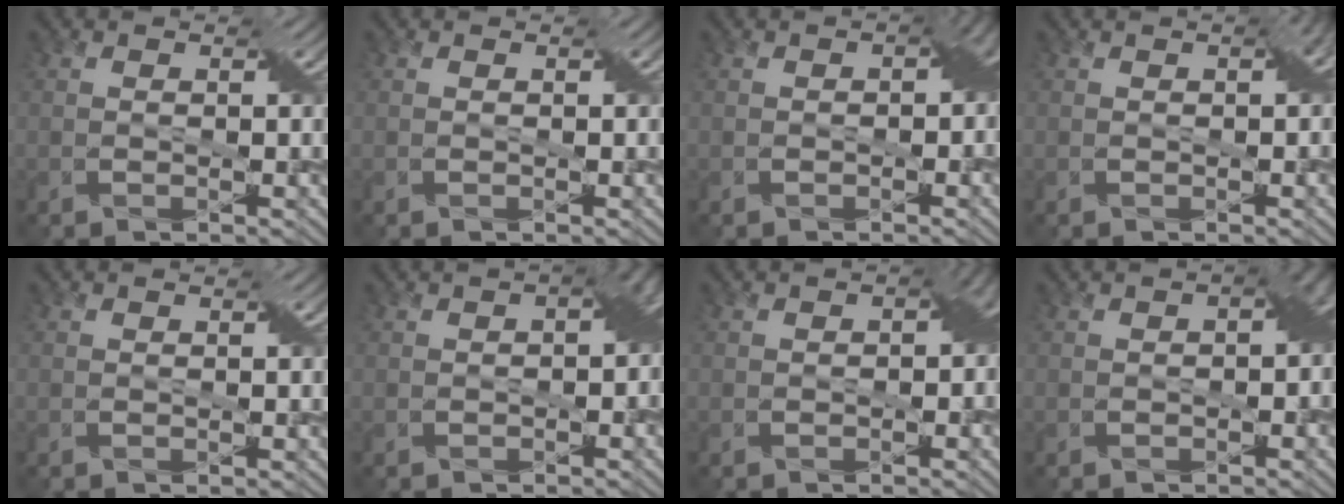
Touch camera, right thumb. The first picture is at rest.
{"total": 0.0}
{"total": 2.9, "force": [-0.4, 1.9, 2.2], "torque": [-0.024, -0.004, -0.008]}
{"total": 2.2, "force": [0.2, 1.1, 1.9], "torque": [-0.023, 0.006, 0.008]}
{"total": 0.0}
{"total": 4.2, "force": [-0.4, 2.5, 3.4], "torque": [-0.038, 0.000, -0.007]}
{"total": 3.0, "force": [-0.4, 1.9, 2.2], "torque": [-0.026, -0.005, -0.009]}
{"total": 4.1, "force": [-0.5, 2.4, 3.3], "torque": [-0.036, -0.001, -0.008]}